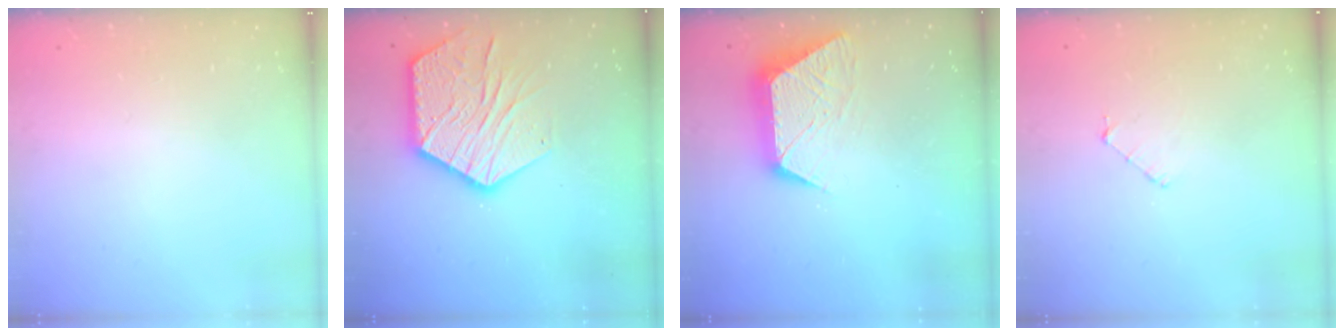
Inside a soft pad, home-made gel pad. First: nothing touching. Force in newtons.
{"total": 17.7, "press": 17.7, "slide": 1.5}
{"total": 10.6, "press": 10.6, "slide": 0.8}
{"total": 3.5, "press": 3.5, "slide": 0.3}